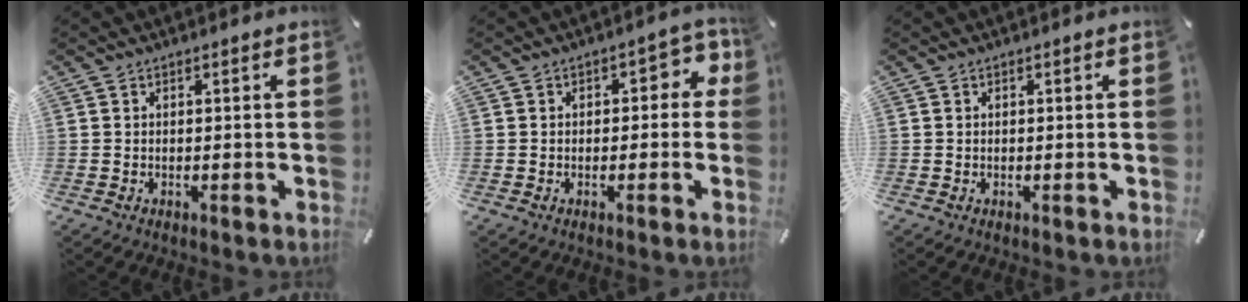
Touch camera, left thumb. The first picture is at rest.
{"total": 5.0, "force": [0.4, 3.3, 3.8], "torque": [-0.042, 0.004, -0.001]}
{"total": 0.0}